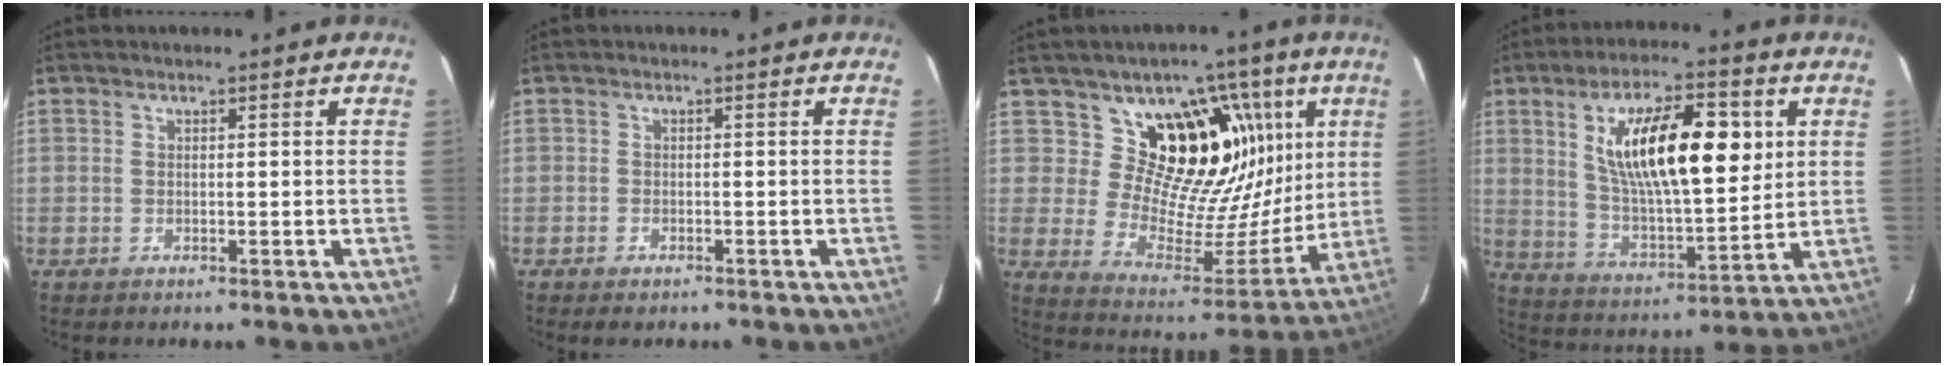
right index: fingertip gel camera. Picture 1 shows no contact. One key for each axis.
{"total": 2.3, "fx": -1.8, "fy": 1.2, "fz": 0.9, "tx": -0.023, "ty": -0.004, "tz": -0.029}
{"total": 19.8, "fx": 9.7, "fy": 14.3, "fz": 9.6, "tx": -0.156, "ty": -0.026, "tz": 0.175}
{"total": 19.2, "fx": 5.8, "fy": 6.7, "fz": 17.0, "tx": -0.290, "ty": 0.009, "tz": 0.108}